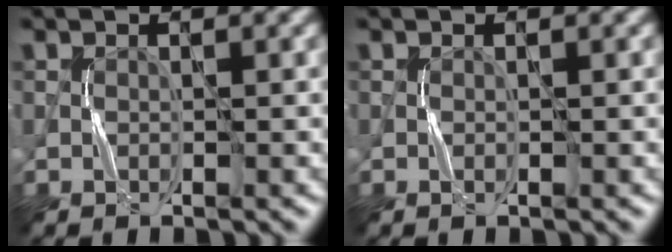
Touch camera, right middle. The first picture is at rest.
{"total": 0.0}